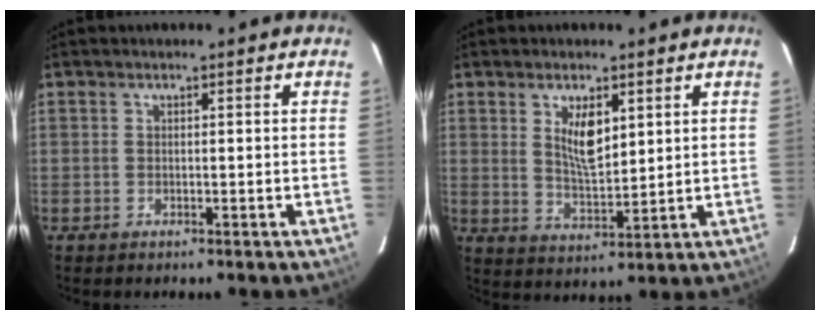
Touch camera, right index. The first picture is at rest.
{"total": 7.0, "force": [2.7, 2.9, 5.8], "torque": [-0.099, -0.005, 0.057]}